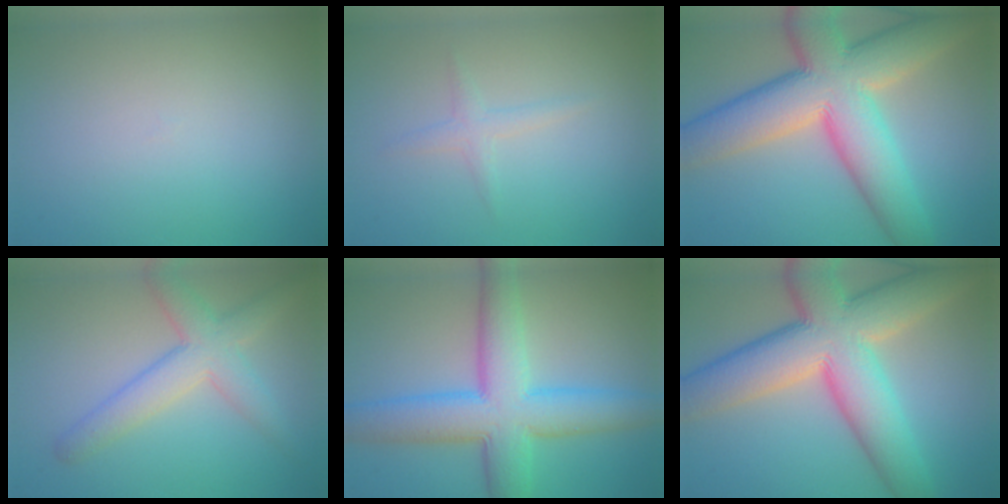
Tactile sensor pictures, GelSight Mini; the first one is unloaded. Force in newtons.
{"total": 1.3, "press": 1.3, "slide": 0.0}
{"total": 13.1, "press": 13.1, "slide": 0.9}
{"total": 4.9, "press": 4.9, "slide": 0.3}
{"total": 9.2, "press": 9.2, "slide": 0.2}
{"total": 13.1, "press": 13.1, "slide": 0.9}